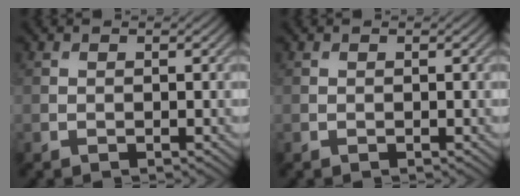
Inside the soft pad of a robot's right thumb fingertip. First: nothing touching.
{"total": 0.0}